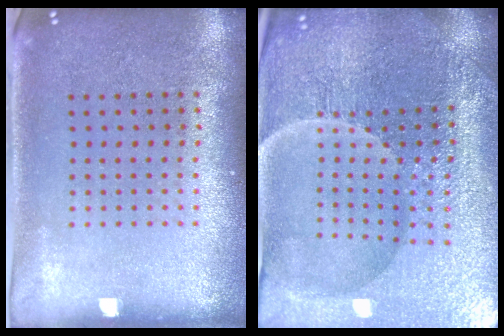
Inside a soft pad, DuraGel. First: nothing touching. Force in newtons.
{"total": 5.2, "press": 5.0, "slide": 1.5}